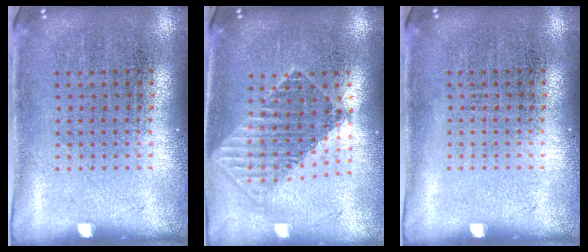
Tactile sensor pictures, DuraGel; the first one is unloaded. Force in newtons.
{"total": 1.7, "press": 1.4, "slide": 1.0}
{"total": 0.0}